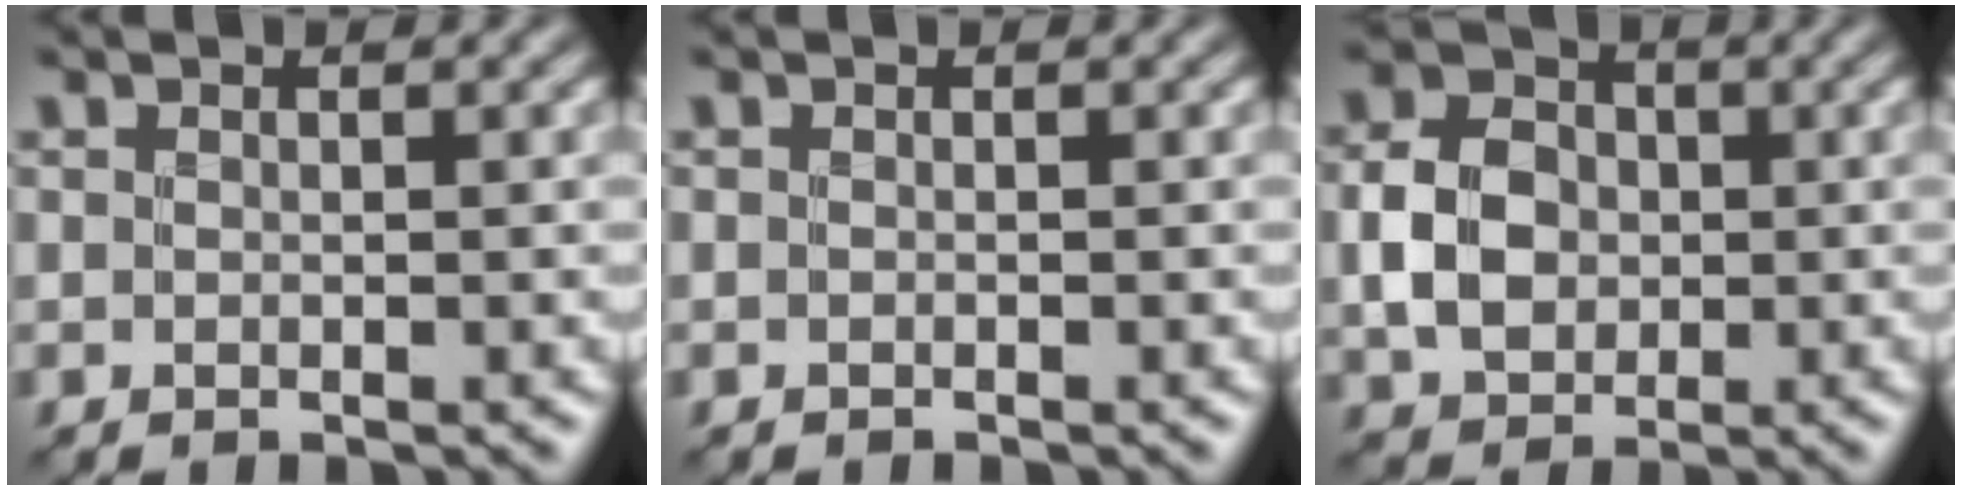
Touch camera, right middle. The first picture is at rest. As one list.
[{"total": 0.0}, {"total": 5.2, "force": [-0.2, 4.2, 3.0], "torque": [-0.064, 0.005, -0.008]}]